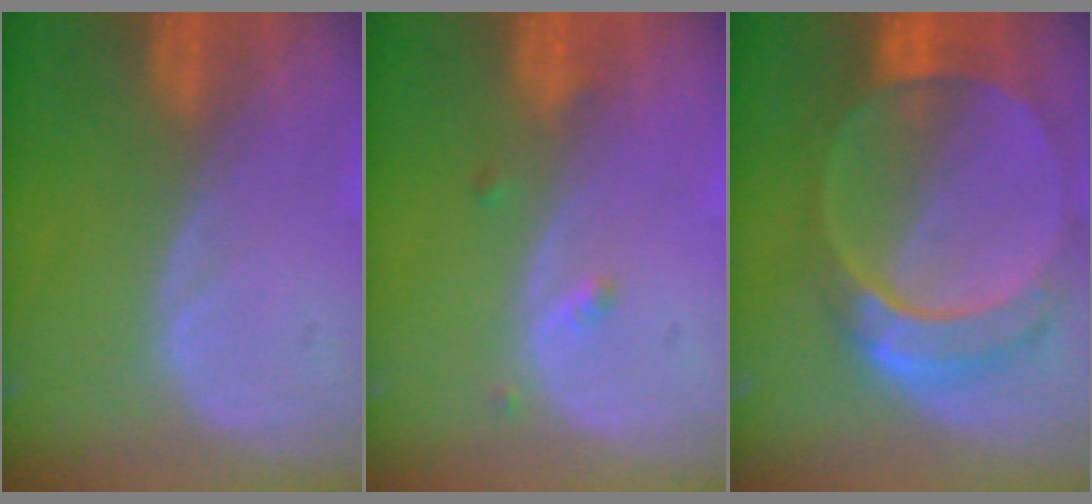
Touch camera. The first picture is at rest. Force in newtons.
{"total": 1.6, "press": 1.3, "slide": 0.8}
{"total": 9.8, "press": 8.4, "slide": 5.2}